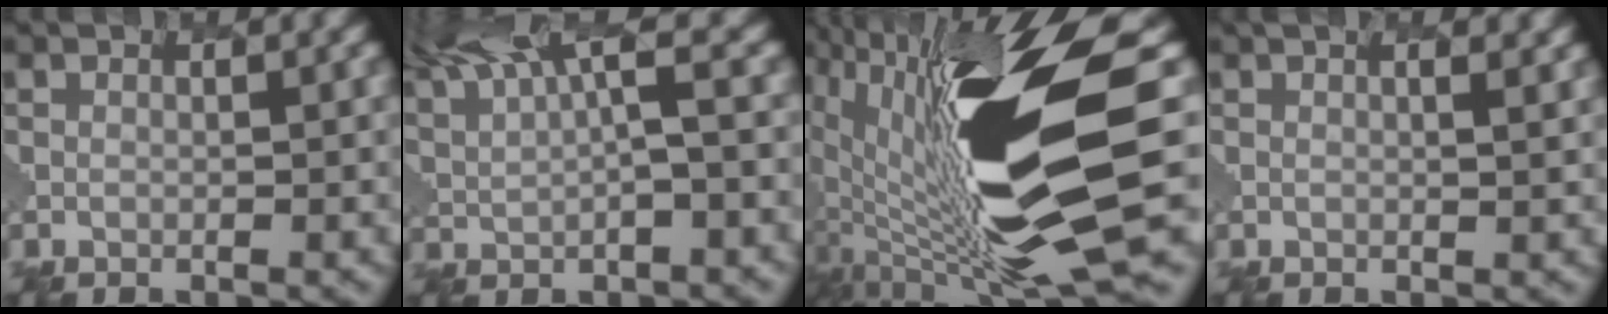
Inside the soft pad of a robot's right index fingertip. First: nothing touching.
{"total": 11.4, "force": [7.4, 3.2, 8.0], "torque": [-0.177, 0.050, 0.102]}
{"total": 13.2, "force": [1.2, 3.7, 12.6], "torque": [-0.305, -0.004, 0.010]}
{"total": 1.3, "force": [1.2, 0.0, 0.5], "torque": [0.004, 0.023, -0.008]}